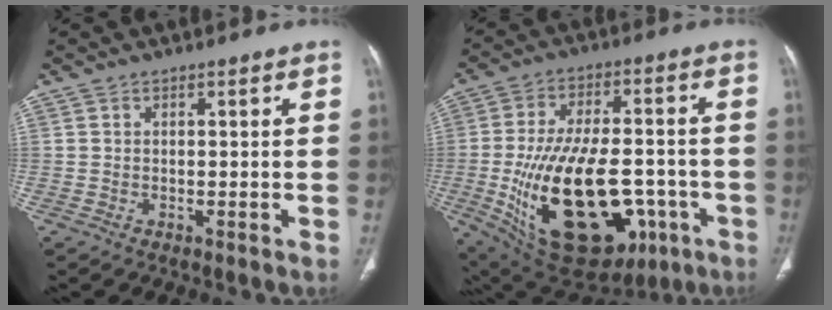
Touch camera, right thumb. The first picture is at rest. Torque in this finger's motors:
{"motor_torque": [2.38, 2.63, 2.69, -0.08, 0.77]}